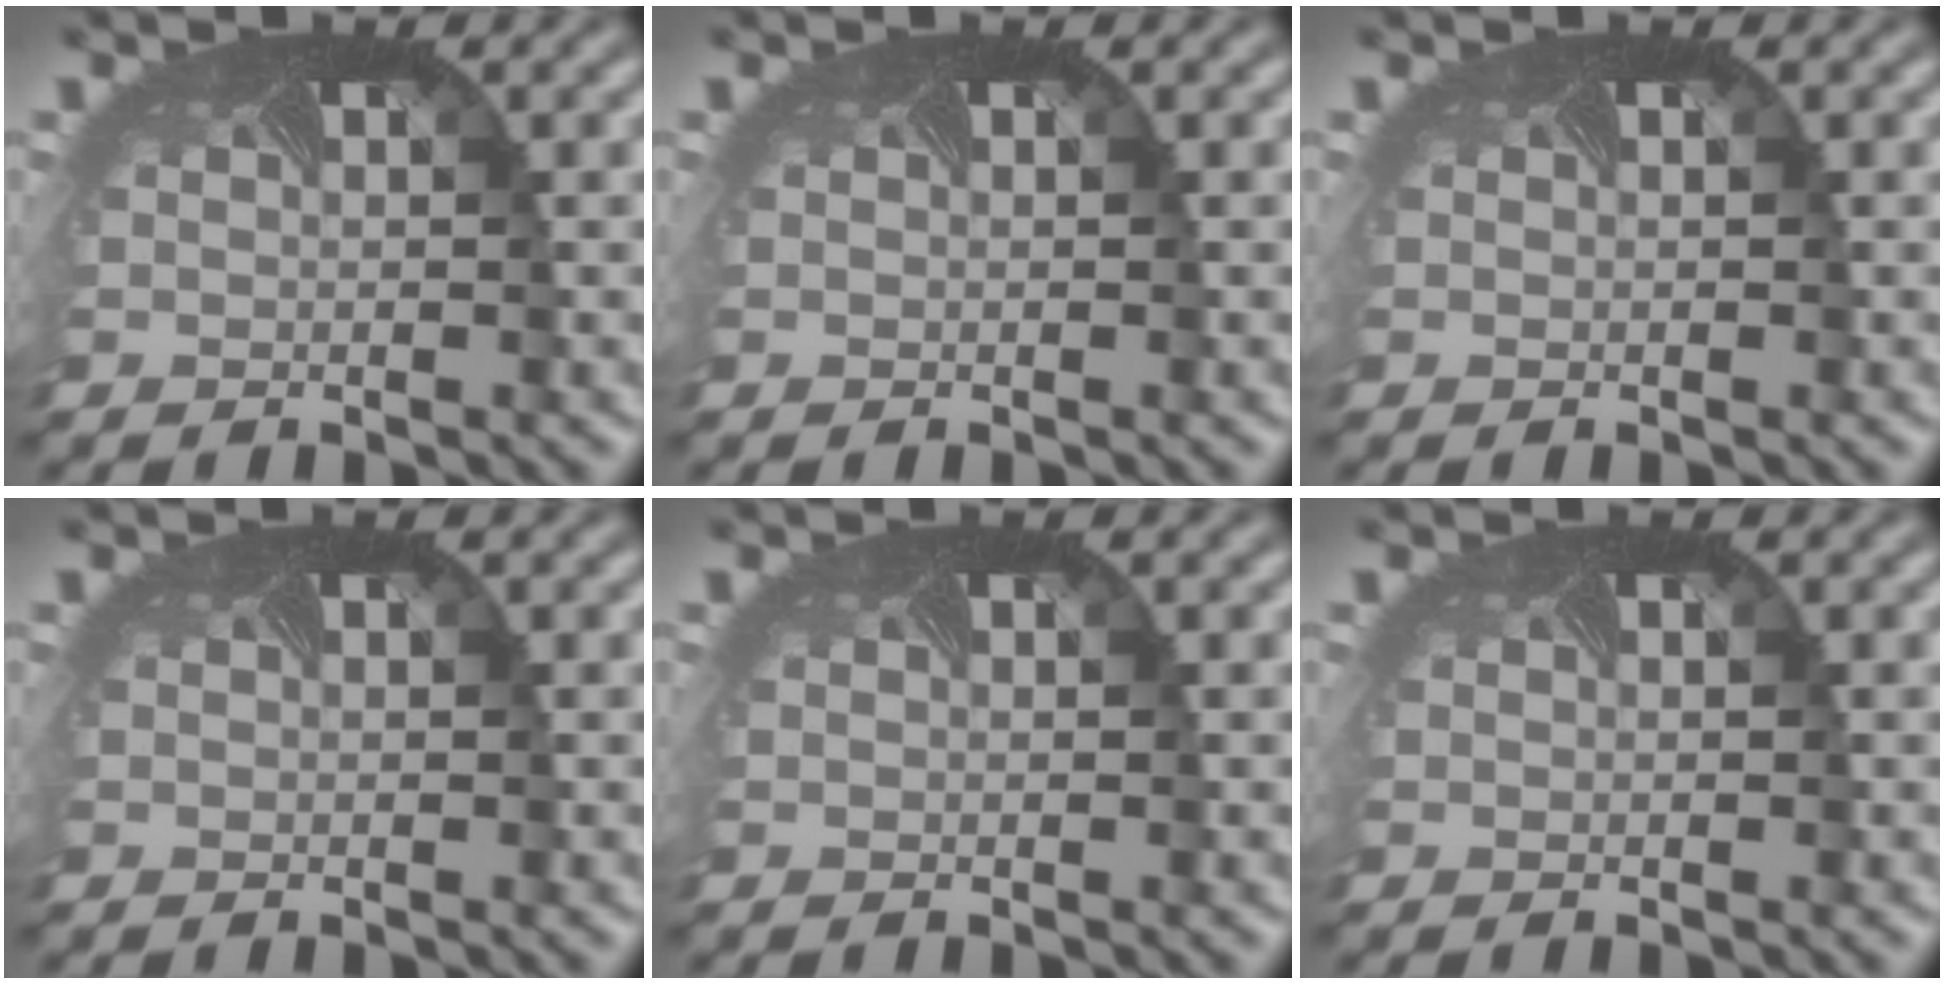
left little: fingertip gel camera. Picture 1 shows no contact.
{"total": 0.0}
{"total": 0.0}
{"total": 0.0}
{"total": 0.0}
{"total": 0.0}